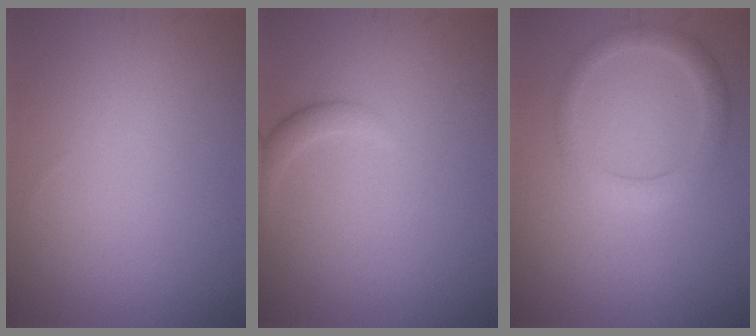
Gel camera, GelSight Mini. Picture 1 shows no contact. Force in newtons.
{"total": 1.4, "press": 1.4, "slide": 0.1}
{"total": 2.7, "press": 2.6, "slide": 0.2}